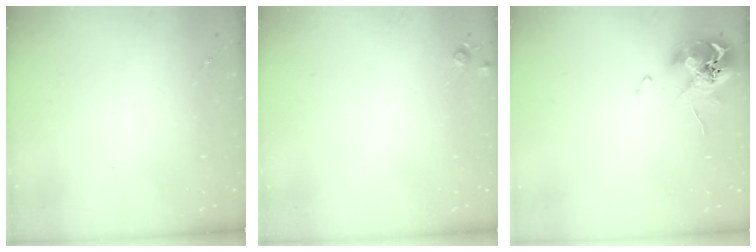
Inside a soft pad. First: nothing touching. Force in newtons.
{"total": 5.1, "press": 5.1, "slide": 0.7}
{"total": 12.3, "press": 12.2, "slide": 1.6}